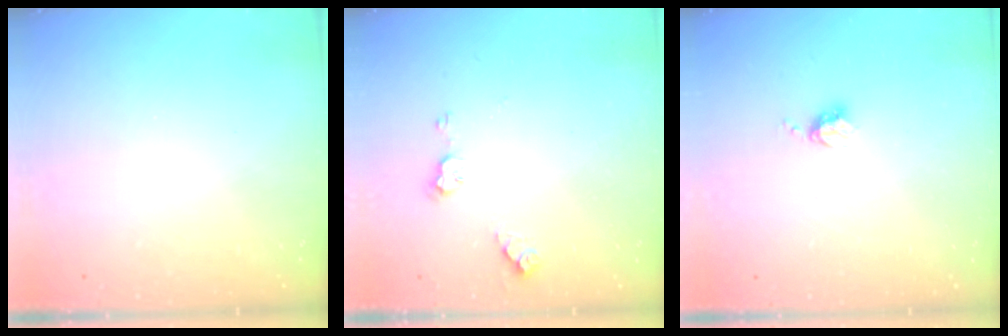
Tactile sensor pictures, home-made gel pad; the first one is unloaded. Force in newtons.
{"total": 5.1, "press": 5.0, "slide": 0.6}
{"total": 3.6, "press": 3.6, "slide": 0.4}